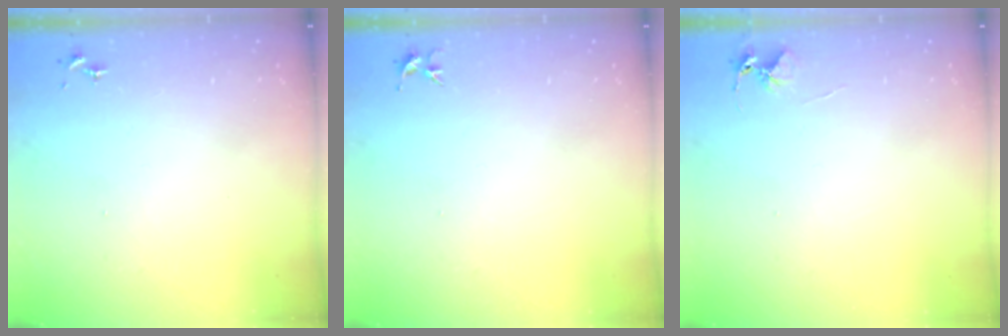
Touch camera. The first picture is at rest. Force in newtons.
{"total": 3.7, "press": 3.7, "slide": 0.4}
{"total": 4.9, "press": 4.9, "slide": 0.3}